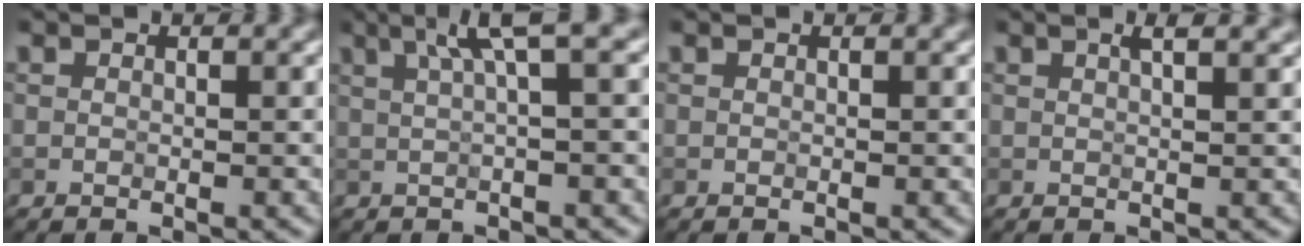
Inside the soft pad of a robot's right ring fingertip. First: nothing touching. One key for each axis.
{"total": 4.5, "fx": 2.0, "fy": 0.8, "fz": 3.9, "tx": -0.055, "ty": 0.015, "tz": 0.031}
{"total": 0.0}
{"total": 2.8, "fx": 1.5, "fy": 1.1, "fz": 2.1, "tx": -0.006, "ty": 0.009, "tz": -0.002}